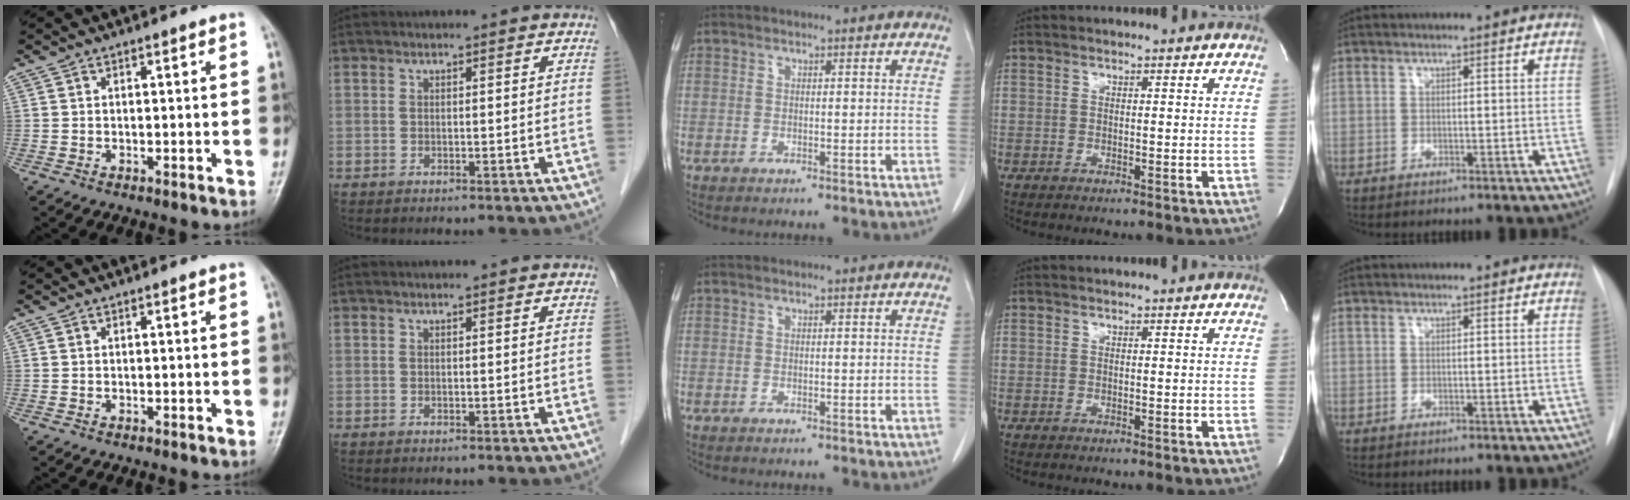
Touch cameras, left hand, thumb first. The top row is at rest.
{}